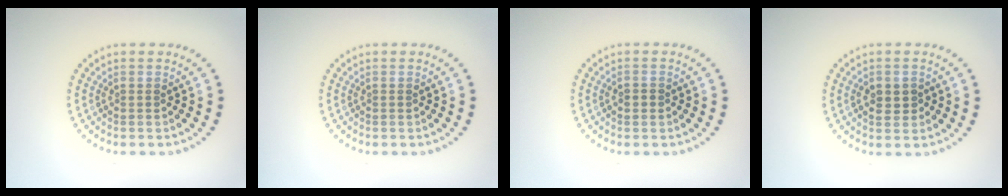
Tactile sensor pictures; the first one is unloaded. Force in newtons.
{"total": 0.0}
{"total": 1.3, "press": 1.3, "slide": 0.1}
{"total": 2.2, "press": 2.2, "slide": 0.1}